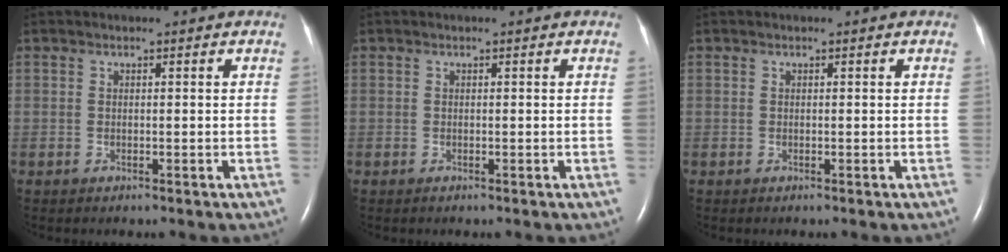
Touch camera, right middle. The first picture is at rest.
{"total": 0.0}
{"total": 0.0}